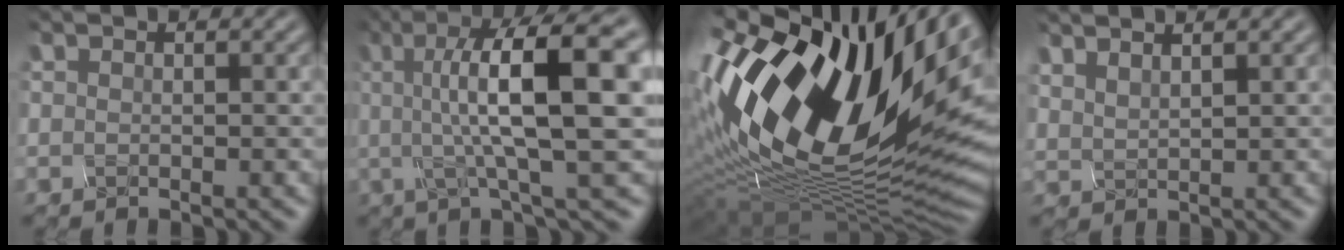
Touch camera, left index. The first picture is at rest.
{"total": 11.5, "force": [1.1, 2.6, 11.2], "torque": [-0.174, 0.011, 0.025]}
{"total": 20.4, "force": [3.7, 9.1, 17.8], "torque": [-0.358, 0.015, 0.070]}
{"total": 2.0, "force": [1.6, 0.5, 1.1], "torque": [-0.028, 0.006, 0.032]}